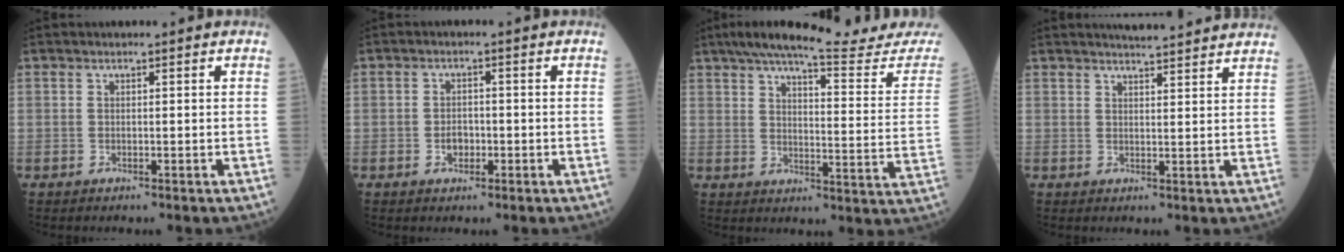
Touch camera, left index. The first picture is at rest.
{"total": 2.3, "force": [-0.9, 1.6, 1.5], "torque": [-0.026, 0.004, -0.014]}
{"total": 22.8, "force": [20.9, 0.5, 9.0], "torque": [-0.126, -0.068, 0.261]}
{"total": 8.2, "force": [7.7, 0.3, 2.8], "torque": [-0.042, 0.015, 0.088]}